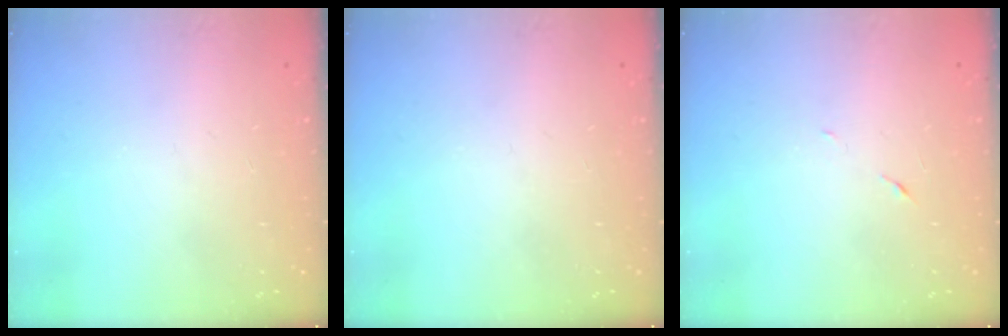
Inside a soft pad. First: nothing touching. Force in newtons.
{"total": 0.0}
{"total": 5.0, "press": 4.8, "slide": 1.4}